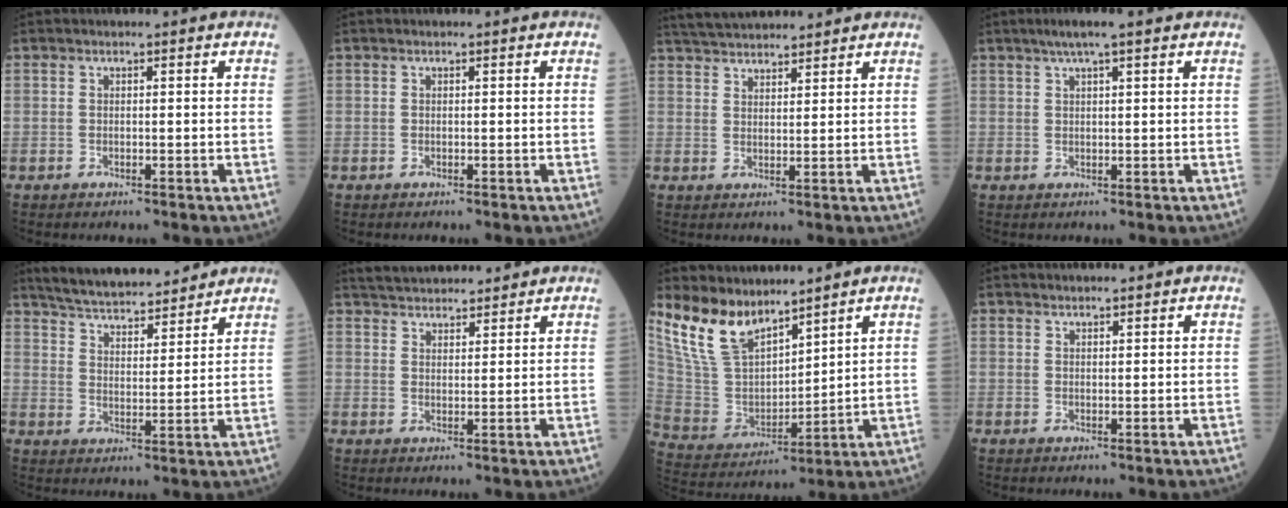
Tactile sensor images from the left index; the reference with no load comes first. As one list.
[{"total": 0.0}, {"total": 9.1, "force": [8.5, 1.5, 2.9], "torque": [-0.054, 0.034, 0.142]}, {"total": 5.0, "force": [3.5, 0.4, 3.6], "torque": [-0.061, 0.025, 0.058]}, {"total": 15.1, "force": [13.8, 2.5, 5.5], "torque": [-0.091, 0.020, 0.218]}, {"total": 9.6, "force": [9.0, 1.9, 2.6], "torque": [-0.042, 0.030, 0.140]}, {"total": 11.8, "force": [10.0, 4.1, 4.7], "torque": [-0.109, 0.014, 0.217]}, {"total": 2.7, "force": [2.6, 0.3, 0.7], "torque": [-0.006, 0.024, 0.040]}]